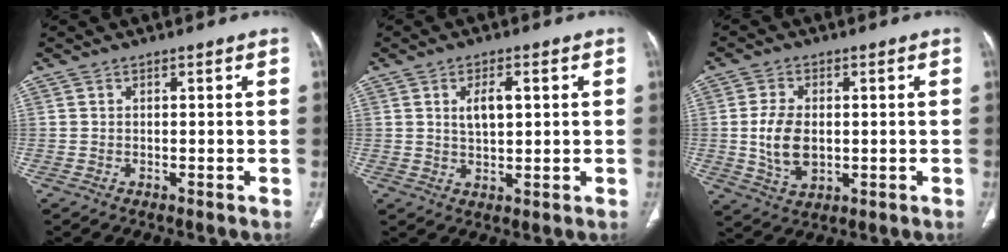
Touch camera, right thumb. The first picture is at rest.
{"total": 5.1, "force": [1.3, 2.4, 4.3], "torque": [-0.071, -0.004, 0.025]}
{"total": 8.2, "force": [-0.1, 5.2, 6.4], "torque": [-0.119, -0.005, 0.007]}